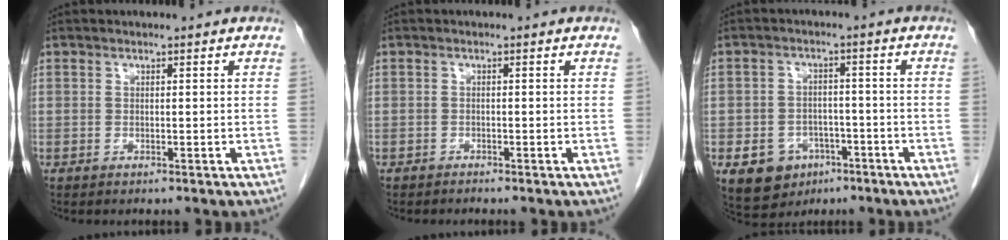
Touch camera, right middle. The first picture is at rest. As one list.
[{"total": 0.6, "force": [-0.6, 0.0, -0.1], "torque": [-0.009, -0.004, -0.013]}, {"total": 8.3, "force": [-4.2, 6.4, 3.3], "torque": [-0.063, 0.006, -0.056]}]